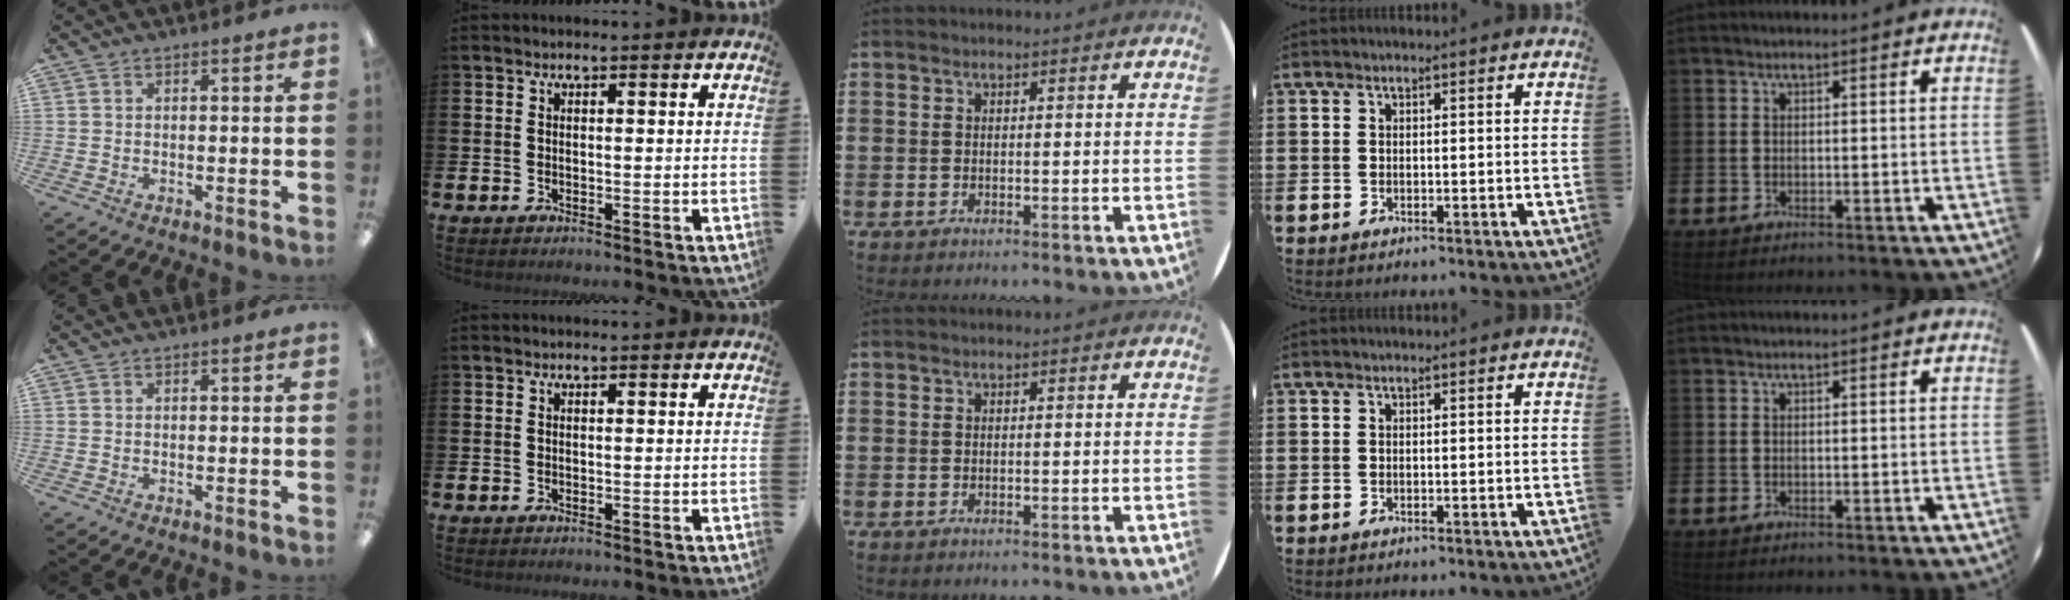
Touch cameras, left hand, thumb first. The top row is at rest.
{}